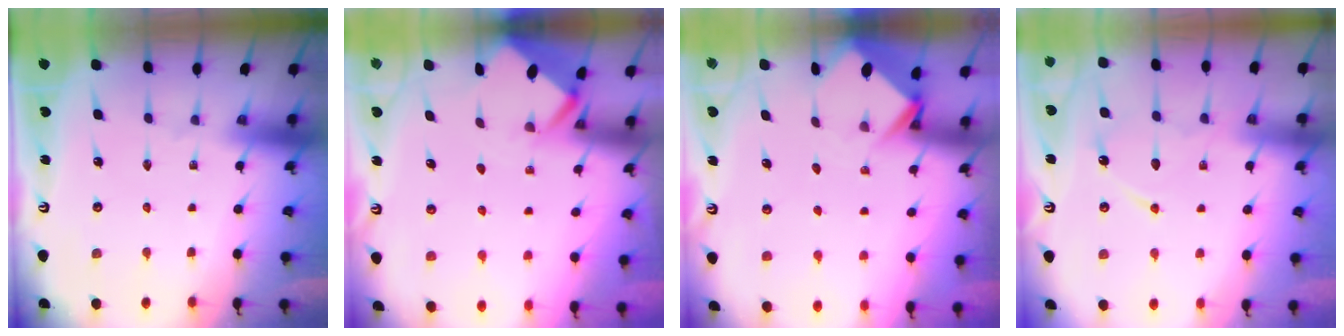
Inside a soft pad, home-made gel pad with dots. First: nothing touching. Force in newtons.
{"total": 2.5, "press": 2.5, "slide": 0.1}
{"total": 3.8, "press": 3.8, "slide": 0.1}
{"total": 10.5, "press": 10.5, "slide": 1.1}